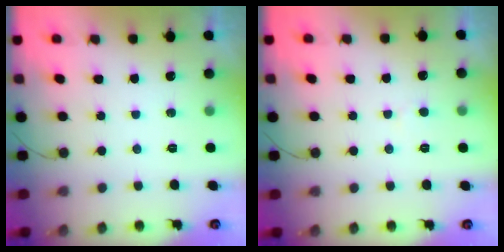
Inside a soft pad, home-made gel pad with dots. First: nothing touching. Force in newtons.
{"total": 2.7, "press": 2.7, "slide": 0.2}